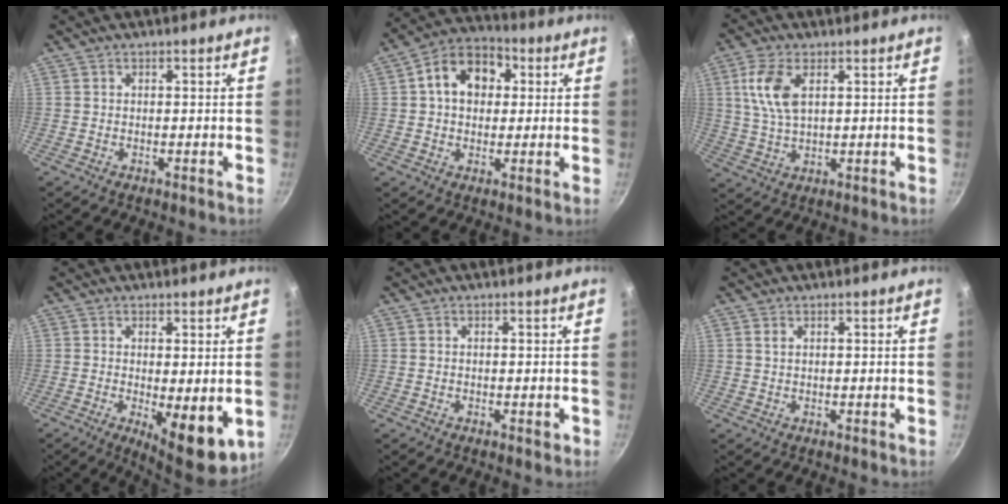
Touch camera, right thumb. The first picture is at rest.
{"total": 11.9, "force": [2.5, 8.9, 7.6], "torque": [-0.089, 0.021, 0.022]}
{"total": 8.6, "force": [2.6, 4.4, 6.9], "torque": [-0.139, -0.003, 0.054]}
{"total": 9.4, "force": [-1.5, 3.2, 8.7], "torque": [-0.103, -0.009, -0.007]}
{"total": 0.9, "force": [-0.4, 0.5, 0.7], "torque": [-0.008, 0.004, -0.005]}
{"total": 1.0, "force": [0.5, 0.6, 0.7], "torque": [-0.013, 0.001, 0.010]}